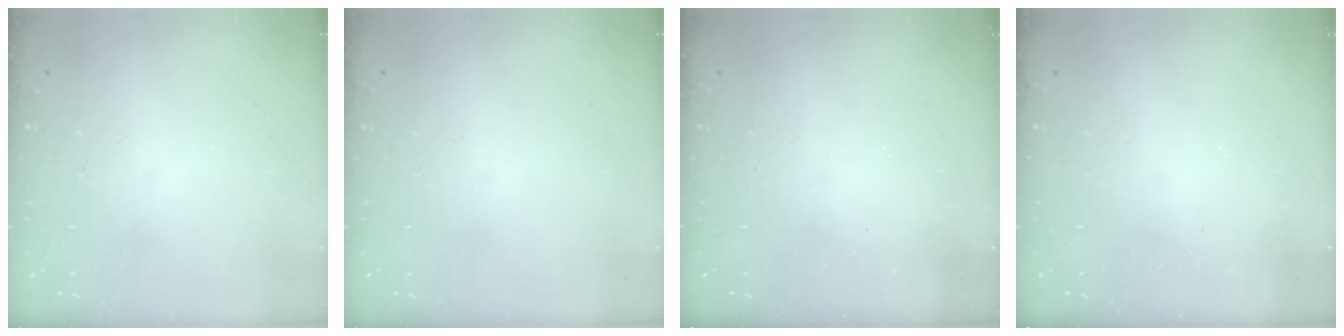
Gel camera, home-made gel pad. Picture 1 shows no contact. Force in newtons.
{"total": 0.0}
{"total": 2.5, "press": 2.4, "slide": 0.8}
{"total": 2.4, "press": 2.2, "slide": 0.8}